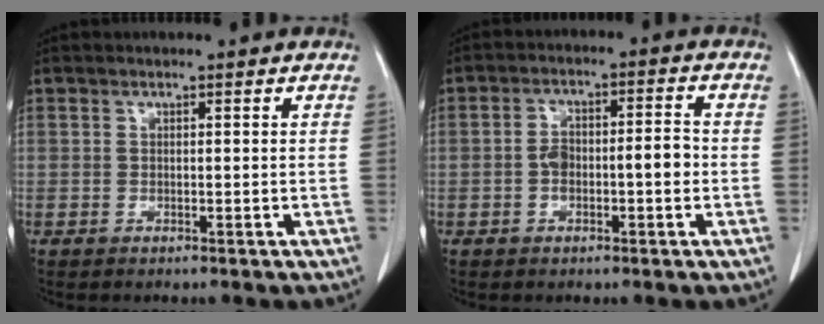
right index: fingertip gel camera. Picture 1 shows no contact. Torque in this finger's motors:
{"motor_torque": [0.65, -0.26, 0.39, 0.06]}